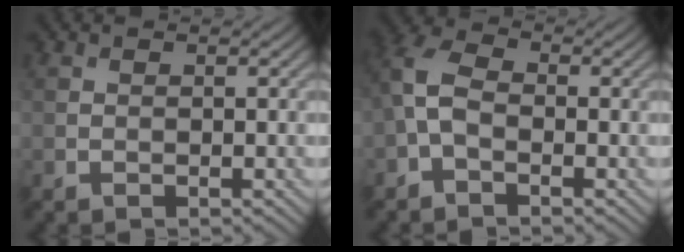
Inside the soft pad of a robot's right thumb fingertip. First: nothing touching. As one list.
[{"total": 4.9, "force": [-0.8, 3.1, 3.7], "torque": [-0.098, 0.011, -0.031]}]